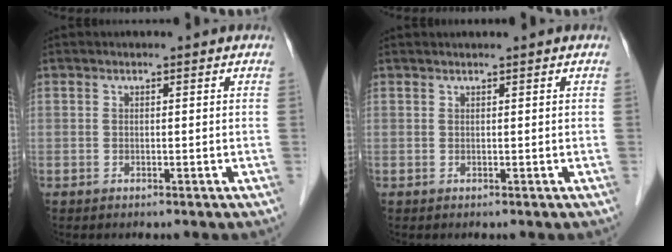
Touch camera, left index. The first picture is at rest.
{"total": 0.7, "force": [0.6, -0.1, 0.3], "torque": [-0.005, 0.010, 0.014]}